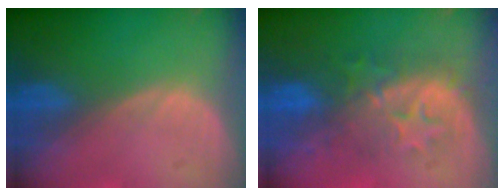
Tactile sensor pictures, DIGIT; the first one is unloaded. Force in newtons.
{"total": 8.2, "press": 8.1, "slide": 0.8}